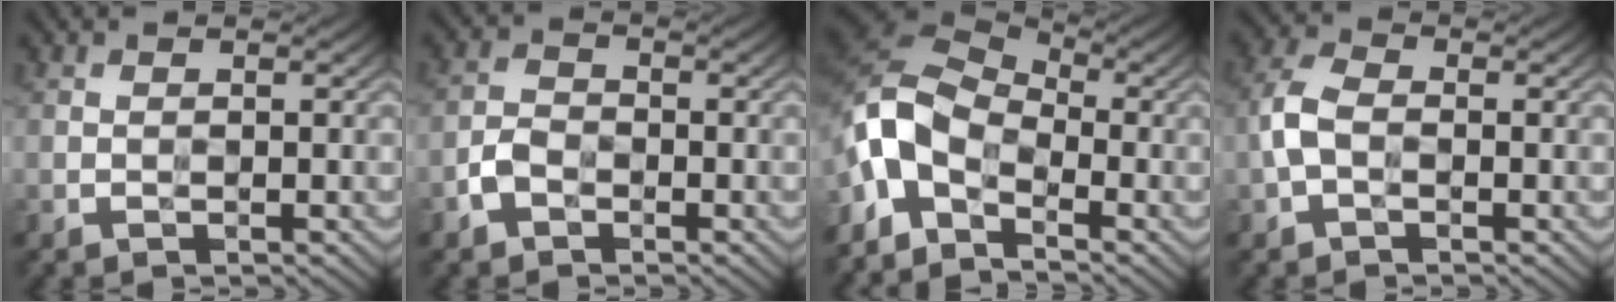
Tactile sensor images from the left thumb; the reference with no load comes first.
{"total": 2.9, "force": [-1.7, 1.9, 1.3], "torque": [-0.028, 0.003, -0.042]}
{"total": 8.6, "force": [-4.3, 4.5, 6.0], "torque": [-0.132, 0.009, -0.109]}
{"total": 3.8, "force": [-0.8, 2.4, 2.8], "torque": [-0.072, 0.009, -0.025]}